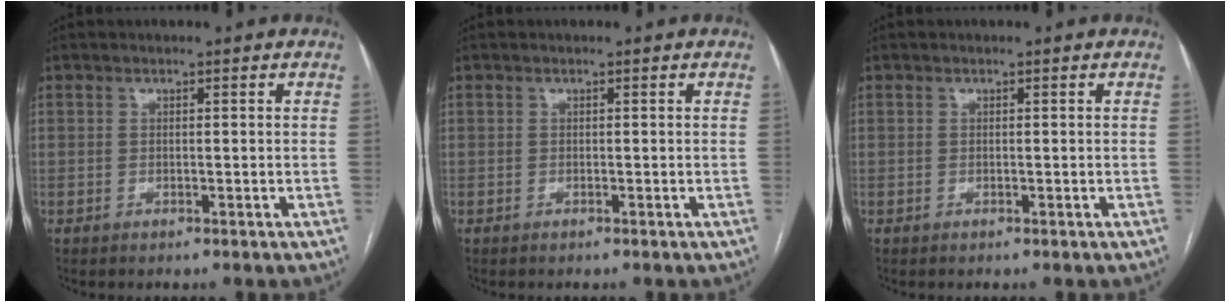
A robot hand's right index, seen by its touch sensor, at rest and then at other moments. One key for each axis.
{"total": 0.0}
{"total": 0.0}